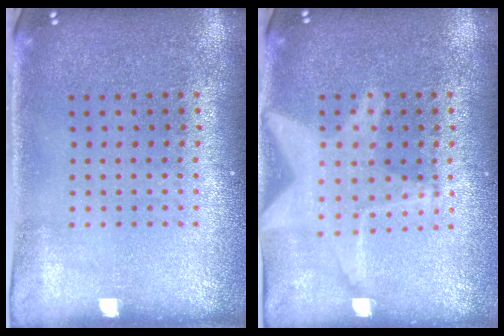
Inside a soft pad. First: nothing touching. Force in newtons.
{"total": 2.1, "press": 2.1, "slide": 0.2}